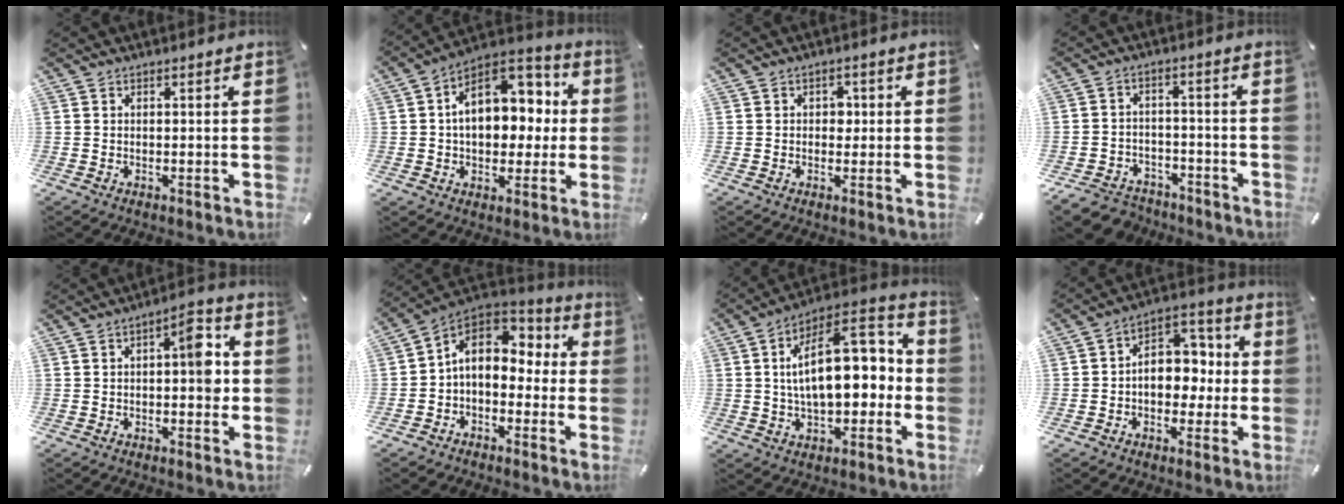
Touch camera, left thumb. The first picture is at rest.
{"total": 15.6, "force": [2.6, 11.3, 10.4], "torque": [-0.141, -0.010, 0.048]}
{"total": 2.5, "force": [0.1, 2.0, 1.5], "torque": [-0.015, 0.001, -0.006]}
{"total": 6.3, "force": [-4.6, 3.9, 1.8], "torque": [-0.040, 0.019, -0.088]}
{"total": 8.3, "force": [0.1, 3.9, 7.3], "torque": [-0.094, 0.007, -0.008]}
{"total": 10.3, "force": [0.4, 8.0, 6.4], "torque": [-0.125, 0.005, 0.004]}
{"total": 18.4, "force": [2.1, 10.4, 15.1], "torque": [-0.225, -0.004, 0.035]}
{"total": 9.6, "force": [-1.2, 7.8, 5.4], "torque": [-0.059, 0.005, -0.022]}